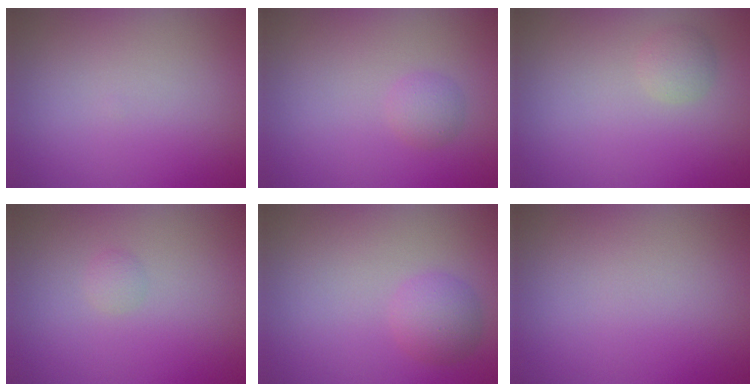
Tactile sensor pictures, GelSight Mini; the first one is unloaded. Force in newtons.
{"total": 1.3, "press": 1.3, "slide": 0.0}
{"total": 1.3, "press": 1.3, "slide": 0.1}
{"total": 0.7, "press": 0.7, "slide": 0.0}
{"total": 2.3, "press": 2.3, "slide": 0.1}
{"total": 0.0}